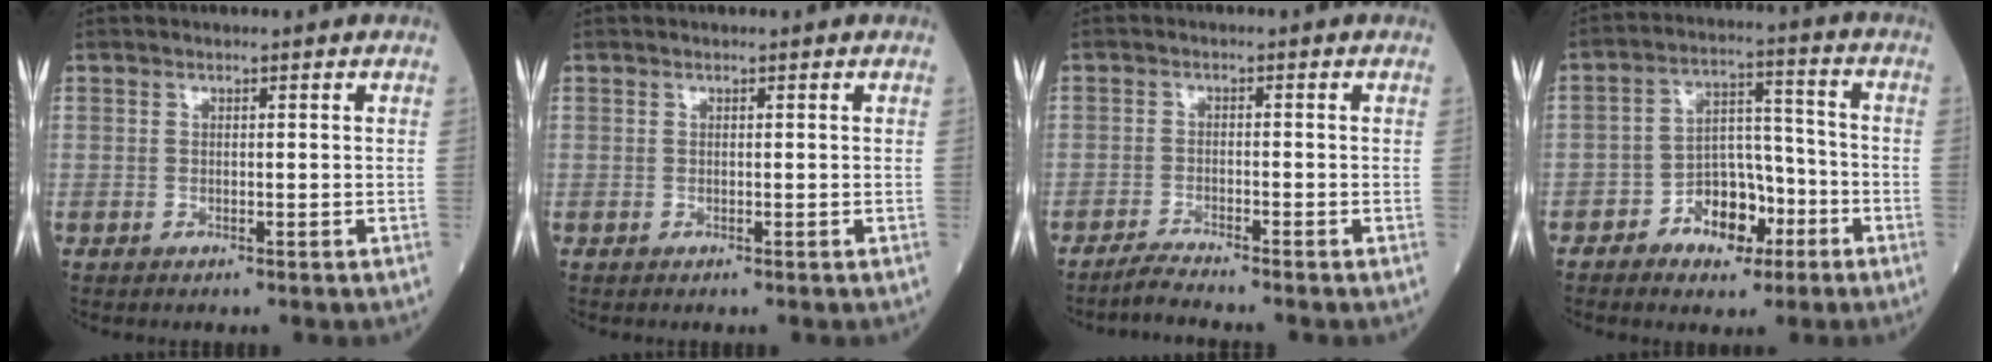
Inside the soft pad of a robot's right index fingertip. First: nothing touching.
{"total": 0.0}
{"total": 2.8, "force": [-2.5, -1.1, 0.5], "torque": [-0.019, -0.015, -0.052]}
{"total": 8.7, "force": [-4.3, 5.0, 5.6], "torque": [-0.096, 0.024, -0.070]}